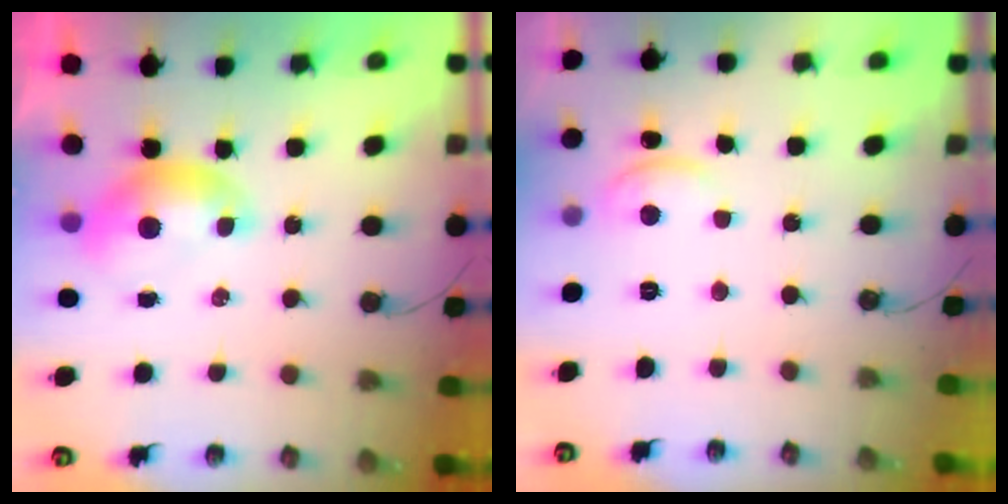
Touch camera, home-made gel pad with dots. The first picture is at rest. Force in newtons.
{"total": 0.7, "press": 0.6, "slide": 0.5}